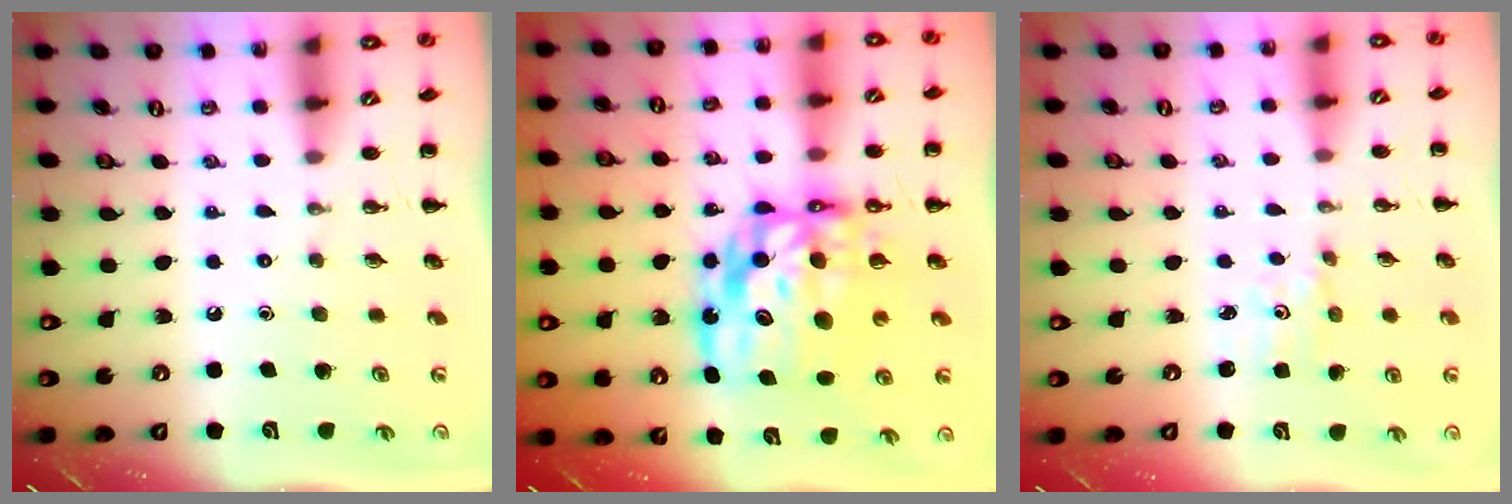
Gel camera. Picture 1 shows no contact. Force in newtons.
{"total": 17.1, "press": 16.4, "slide": 4.6}
{"total": 1.5, "press": 1.4, "slide": 0.5}